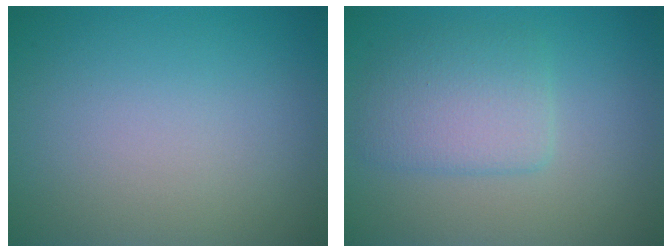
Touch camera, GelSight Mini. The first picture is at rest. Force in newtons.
{"total": 3.5, "press": 3.5, "slide": 0.1}